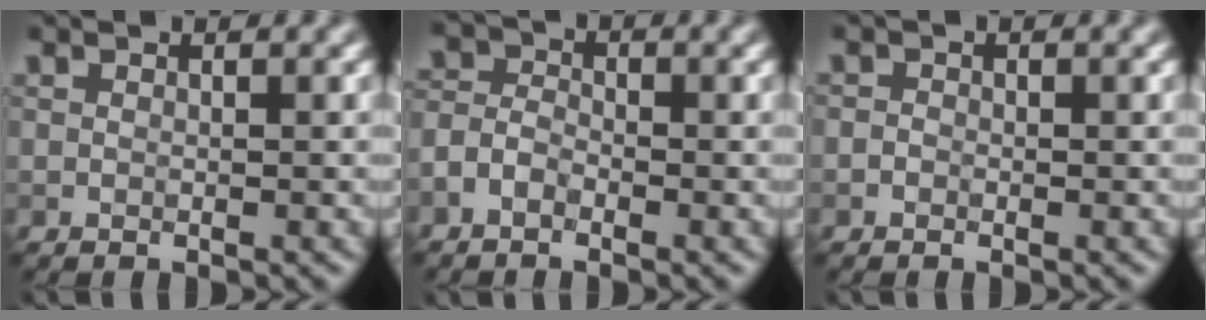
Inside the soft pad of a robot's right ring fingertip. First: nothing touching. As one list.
[{"total": 2.1, "force": [-1.1, 1.3, 1.2], "torque": [-0.024, 0.003, -0.032]}, {"total": 0.6, "force": [-0.3, 0.5, 0.2], "torque": [-0.001, -0.003, -0.008]}]